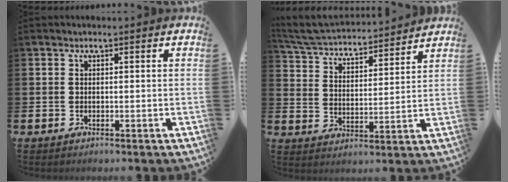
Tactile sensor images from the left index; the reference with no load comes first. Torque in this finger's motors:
{"motor_torque": [-0.12, -0.57, 0.48, 0.18]}